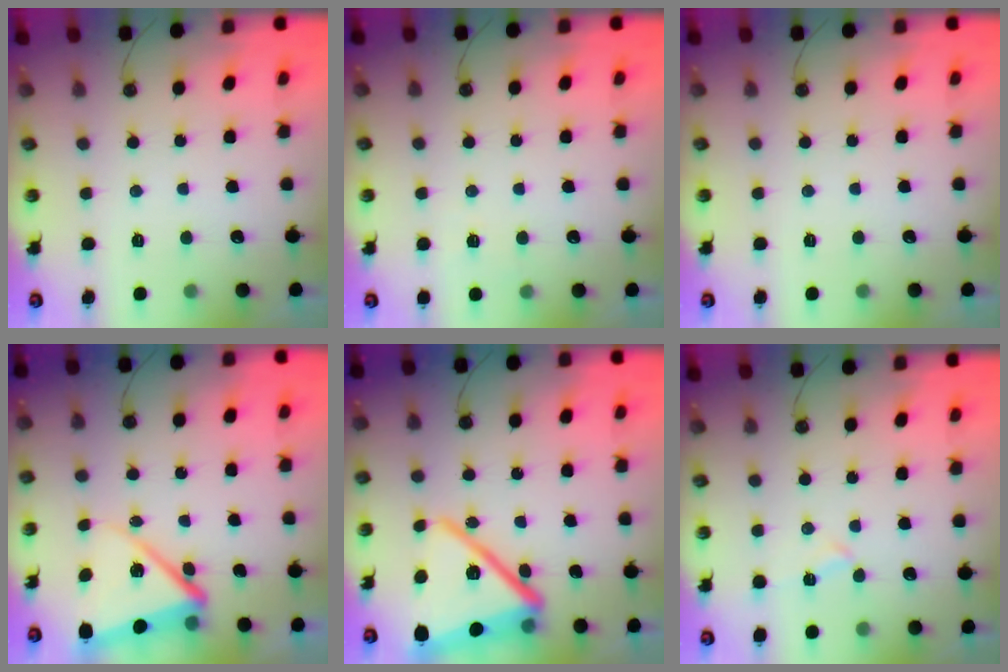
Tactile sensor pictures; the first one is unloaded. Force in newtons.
{"total": 4.2, "press": 4.1, "slide": 1.1}
{"total": 0.0}
{"total": 12.2, "press": 12.1, "slide": 1.6}
{"total": 22.6, "press": 22.6, "slide": 1.7}
{"total": 5.2, "press": 4.7, "slide": 2.3}